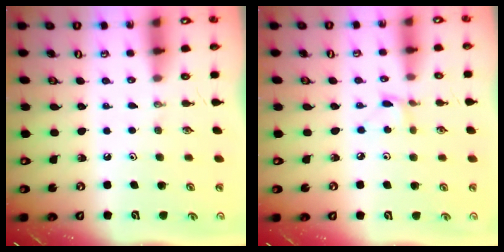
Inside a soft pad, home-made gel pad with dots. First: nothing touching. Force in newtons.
{"total": 2.1, "press": 2.1, "slide": 0.3}